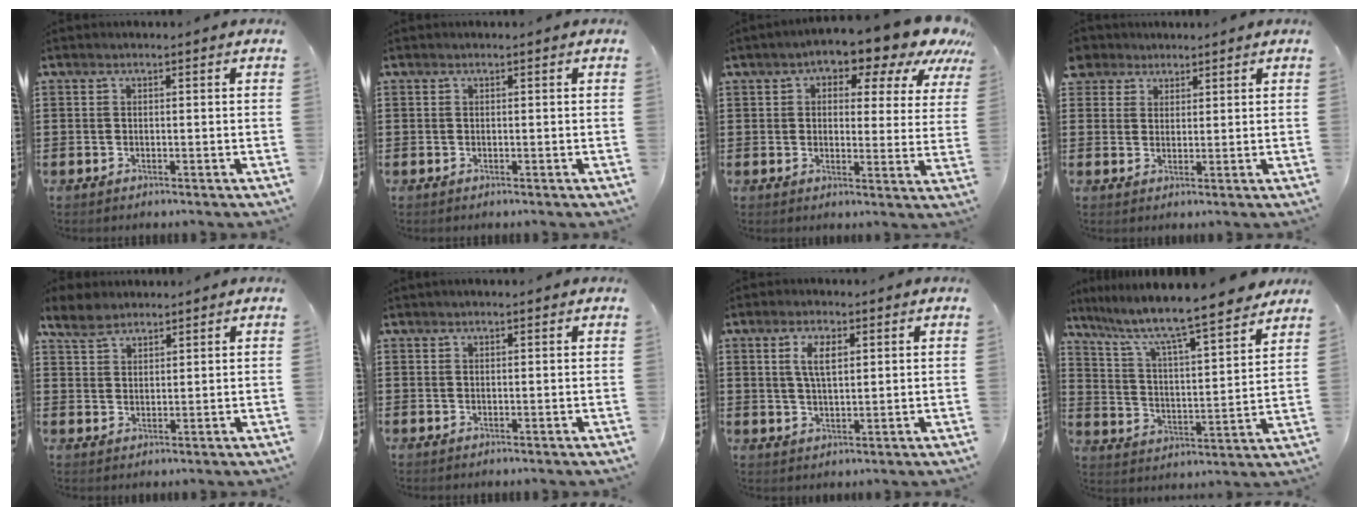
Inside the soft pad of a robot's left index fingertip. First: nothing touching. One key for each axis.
{"total": 0.0}
{"total": 7.5, "fx": 5.6, "fy": 2.6, "fz": 4.2, "tx": -0.068, "ty": -0.039, "tz": 0.086}
{"total": 3.3, "fx": 2.2, "fy": 2.5, "fz": -0.1, "tx": -0.016, "ty": 0.013, "tz": 0.042}
{"total": 4.6, "fx": 3.6, "fy": 2.2, "fz": 1.7, "tx": -0.047, "ty": 0.003, "tz": 0.069}
{"total": 0.5, "fx": 0.4, "fy": 0.1, "fz": 0.3, "tx": -0.007, "ty": 0.003, "tz": 0.007}
{"total": 4.5, "fx": 1.7, "fy": 1.8, "fz": 3.8, "tx": -0.082, "ty": 0.009, "tz": 0.027}
{"total": 7.7, "fx": 6.8, "fy": 0.3, "fz": 3.7, "tx": -0.101, "ty": -0.053, "tz": 0.109}